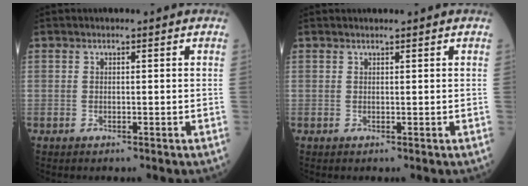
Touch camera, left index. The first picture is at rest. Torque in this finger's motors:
{"motor_torque": [-0.15, 0.14, -0.05, 0.00]}